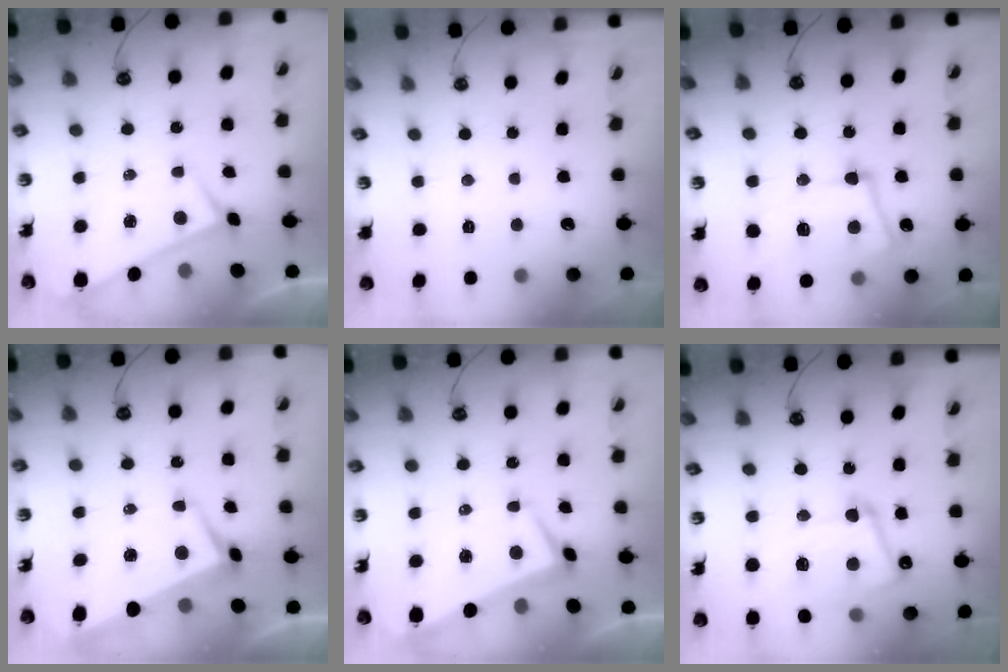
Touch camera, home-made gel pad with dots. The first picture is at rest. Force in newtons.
{"total": 0.0}
{"total": 10.2, "press": 10.1, "slide": 1.9}
{"total": 1.8, "press": 1.1, "slide": 1.3}
{"total": 3.5, "press": 3.4, "slide": 0.8}
{"total": 15.6, "press": 15.5, "slide": 0.8}